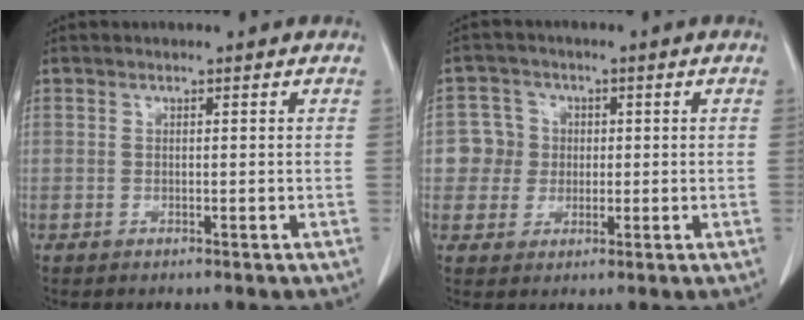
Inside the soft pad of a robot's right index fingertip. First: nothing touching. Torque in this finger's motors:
{"motor_torque": [-0.05, 0.04, 0.00, -0.01]}